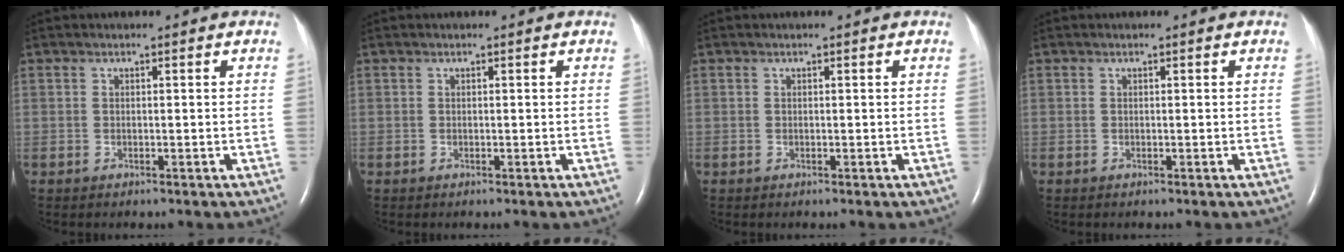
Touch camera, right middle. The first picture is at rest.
{"total": 0.0}
{"total": 0.0}
{"total": 0.0}